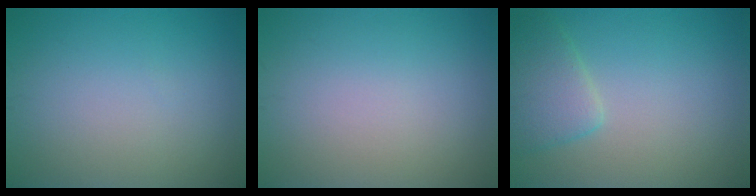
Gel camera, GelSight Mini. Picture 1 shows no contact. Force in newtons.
{"total": 0.0}
{"total": 3.2, "press": 3.2, "slide": 0.3}